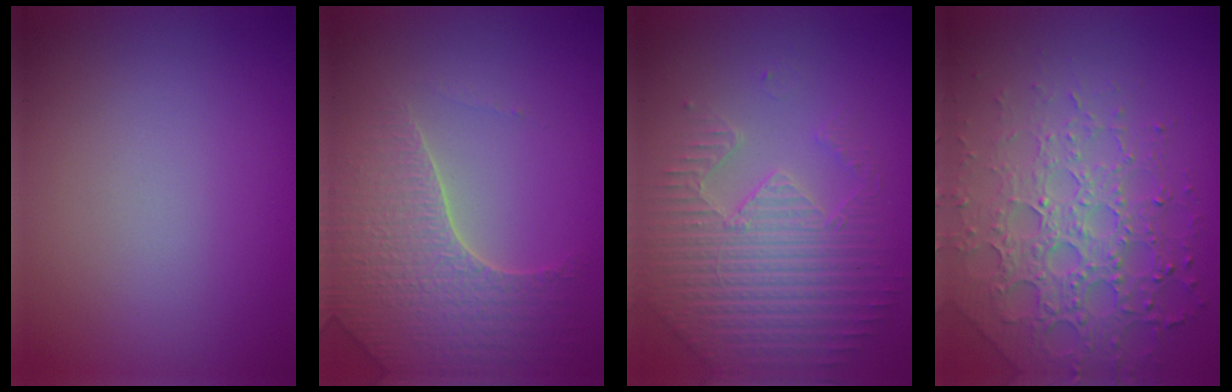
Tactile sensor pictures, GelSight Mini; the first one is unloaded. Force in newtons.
{"total": 4.4, "press": 4.3, "slide": 1.1}
{"total": 4.4, "press": 4.2, "slide": 1.4}
{"total": 6.4, "press": 4.9, "slide": 4.2}